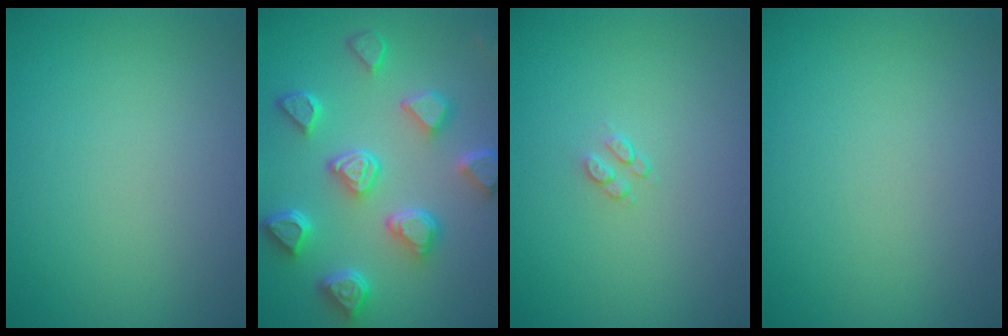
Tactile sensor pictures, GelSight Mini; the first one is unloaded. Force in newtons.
{"total": 7.0, "press": 5.6, "slide": 4.1}
{"total": 0.9, "press": 0.6, "slide": 0.7}
{"total": 0.0}